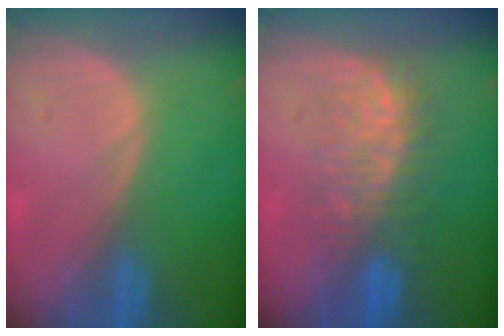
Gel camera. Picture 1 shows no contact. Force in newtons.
{"total": 7.6, "press": 7.5, "slide": 1.2}